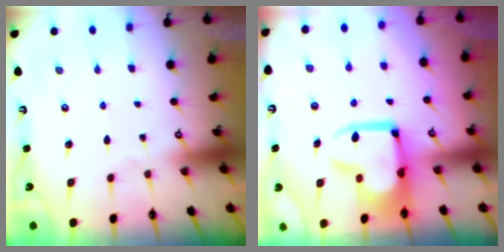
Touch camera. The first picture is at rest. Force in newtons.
{"total": 13.7, "press": 13.7, "slide": 1.1}